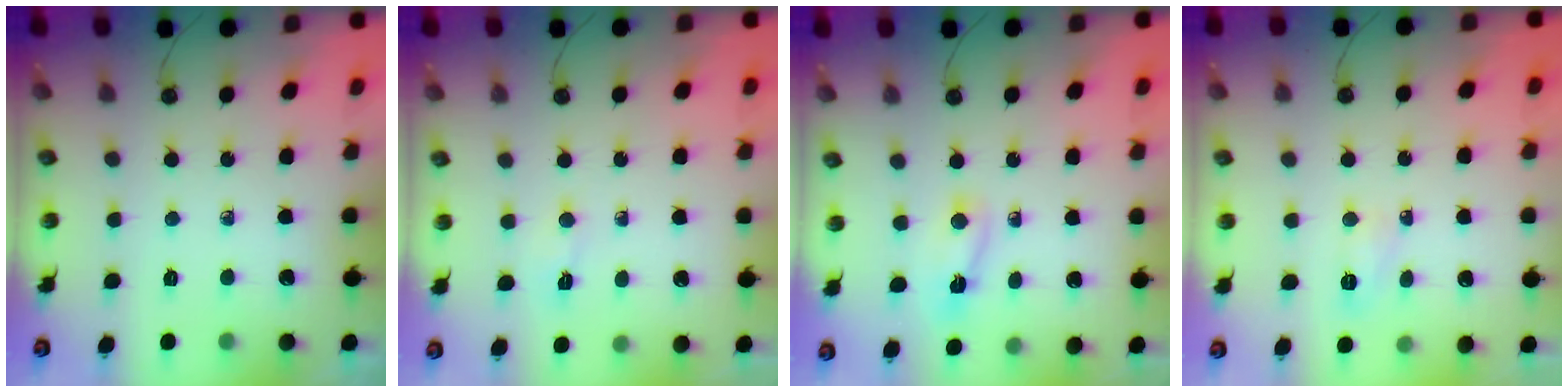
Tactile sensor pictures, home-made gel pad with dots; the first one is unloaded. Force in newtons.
{"total": 2.6, "press": 2.6, "slide": 0.6}
{"total": 2.6, "press": 2.6, "slide": 0.6}
{"total": 3.7, "press": 3.6, "slide": 0.7}